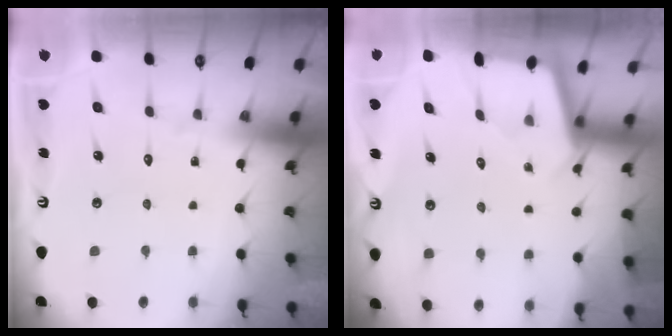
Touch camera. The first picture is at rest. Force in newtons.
{"total": 1.8, "press": 1.8, "slide": 0.2}